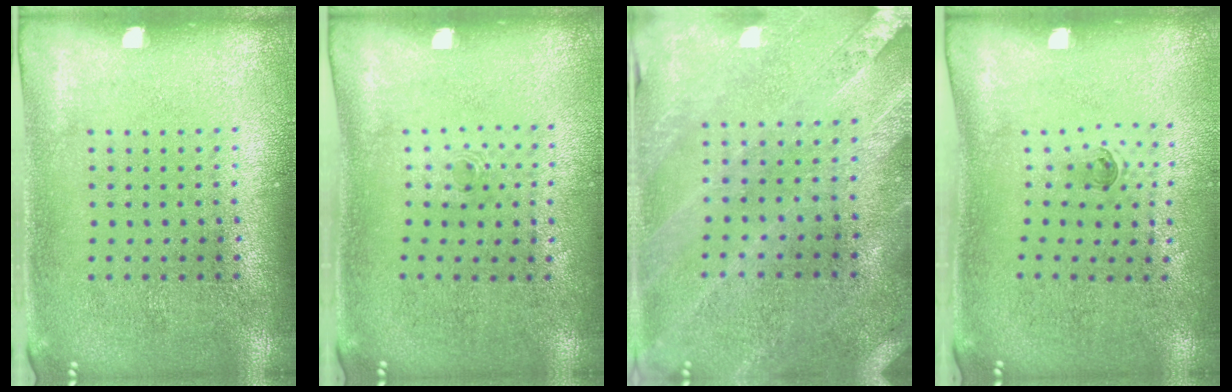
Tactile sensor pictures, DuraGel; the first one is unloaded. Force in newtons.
{"total": 0.5, "press": 0.3, "slide": 0.4}
{"total": 0.5, "press": 0.5, "slide": 0.2}
{"total": 0.5, "press": 0.3, "slide": 0.4}